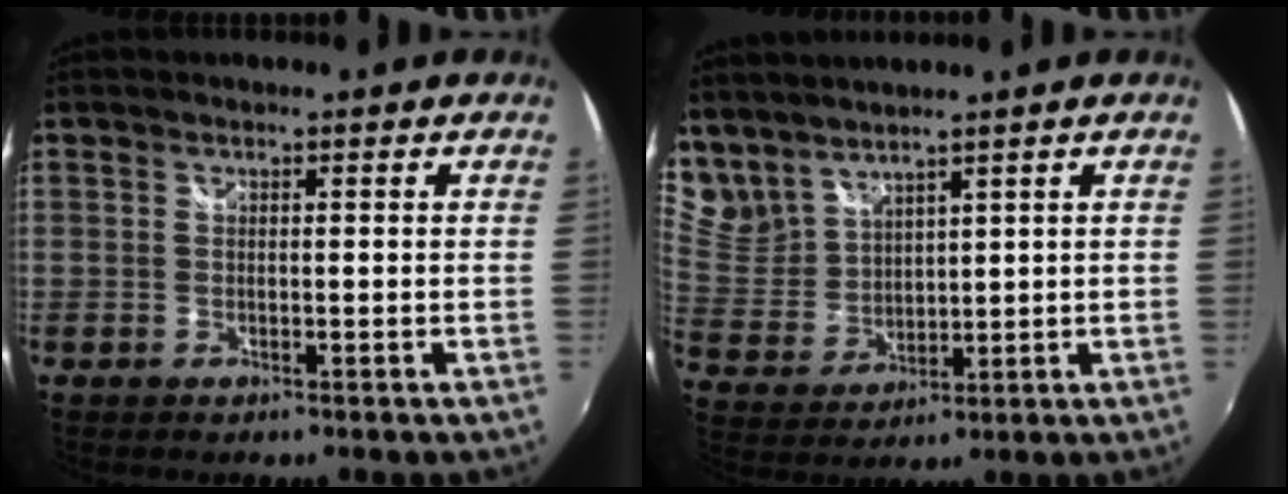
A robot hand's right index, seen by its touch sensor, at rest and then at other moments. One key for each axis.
{"total": 9.2, "fx": 8.1, "fy": 3.8, "fz": 2.2, "tx": -0.053, "ty": -0.001, "tz": 0.181}